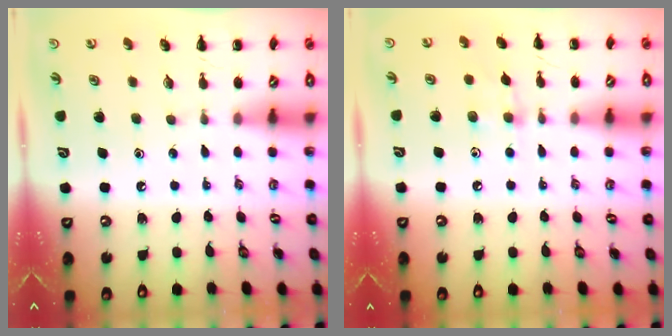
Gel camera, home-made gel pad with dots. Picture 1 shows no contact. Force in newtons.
{"total": 4.2, "press": 4.0, "slide": 1.1}